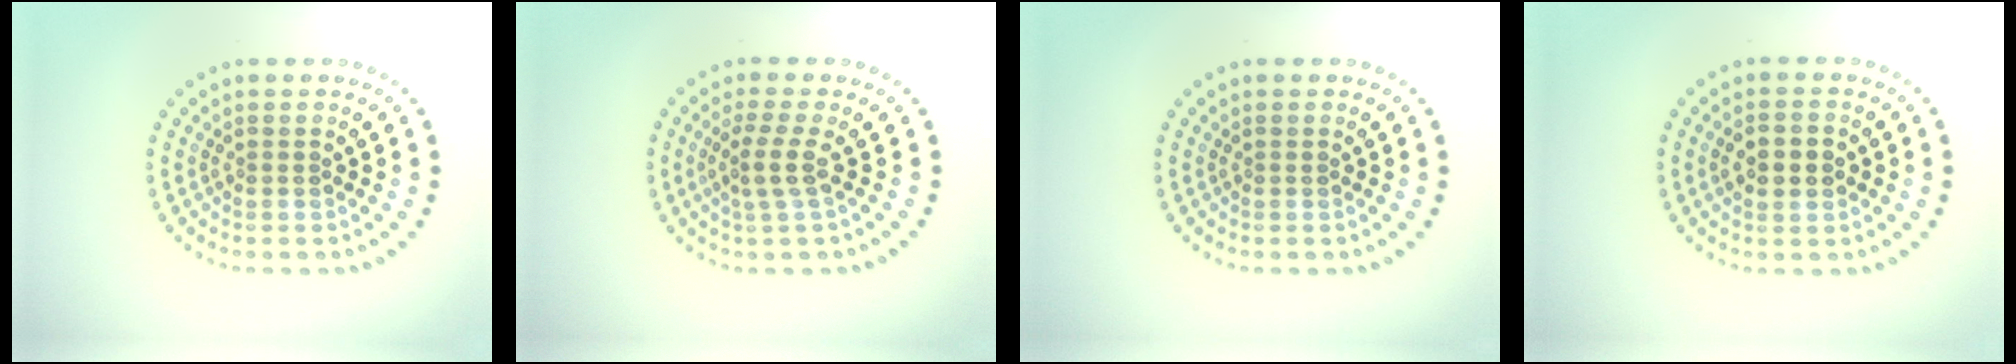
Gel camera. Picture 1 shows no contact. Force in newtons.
{"total": 2.1, "press": 1.6, "slide": 1.4}
{"total": 0.0}
{"total": 3.2, "press": 3.2, "slide": 0.1}